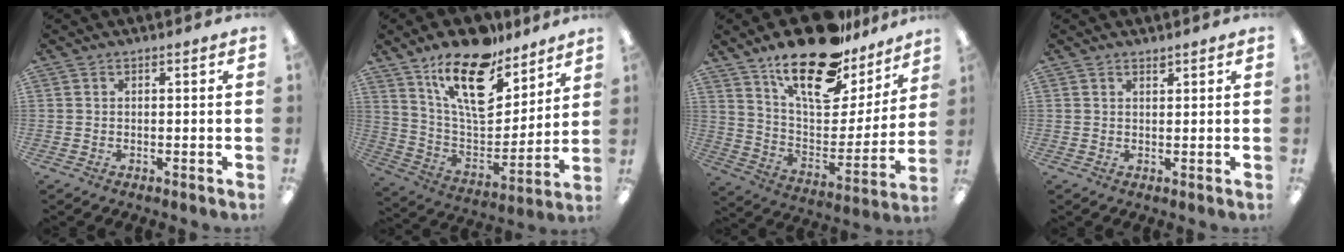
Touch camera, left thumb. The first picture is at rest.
{"total": 20.5, "force": [13.5, 9.1, 12.4], "torque": [-0.206, -0.086, 0.236]}
{"total": 23.5, "force": [16.8, 9.9, 13.1], "torque": [-0.200, -0.107, 0.290]}
{"total": 1.2, "force": [1.1, 0.2, 0.1], "torque": [-0.003, -0.001, 0.022]}